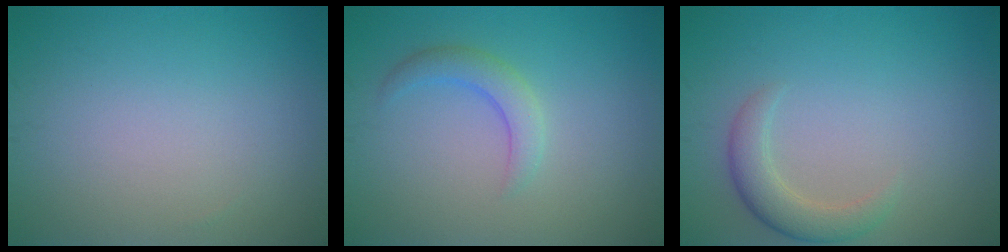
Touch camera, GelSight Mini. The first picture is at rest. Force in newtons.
{"total": 2.3, "press": 2.2, "slide": 0.2}
{"total": 2.8, "press": 2.8, "slide": 0.0}